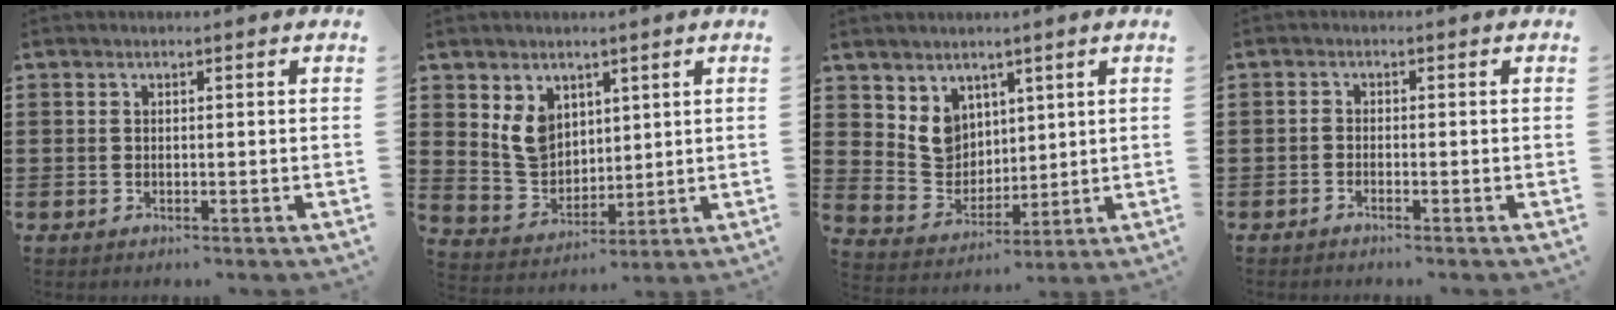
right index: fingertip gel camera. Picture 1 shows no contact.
{"total": 6.6, "force": [2.9, 5.3, 2.7], "torque": [-0.082, 0.012, 0.055]}
{"total": 6.8, "force": [3.7, 5.4, 1.6], "torque": [-0.061, -0.004, 0.074]}
{"total": 1.0, "force": [-1.0, -0.1, 0.2], "torque": [-0.006, -0.003, -0.019]}